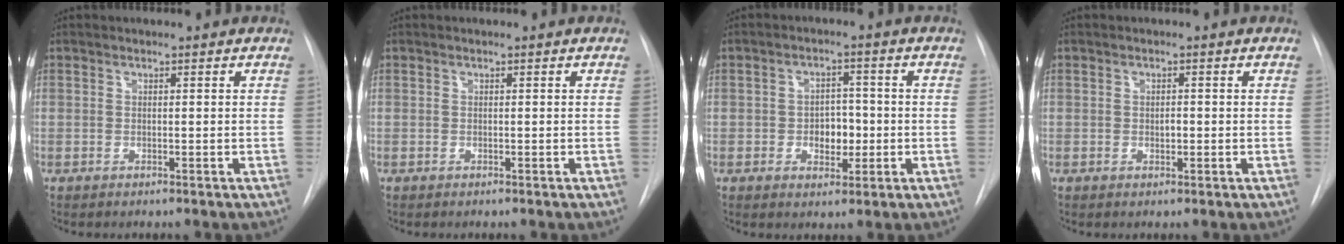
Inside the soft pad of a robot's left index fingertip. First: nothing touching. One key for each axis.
{"total": 0.0}
{"total": 4.7, "fx": -1.6, "fy": 3.0, "fz": 3.3, "tx": -0.042, "ty": 0.003, "tz": -0.020}
{"total": 1.4, "fx": -1.0, "fy": 0.5, "fz": 0.8, "tx": -0.012, "ty": -0.005, "tz": -0.014}